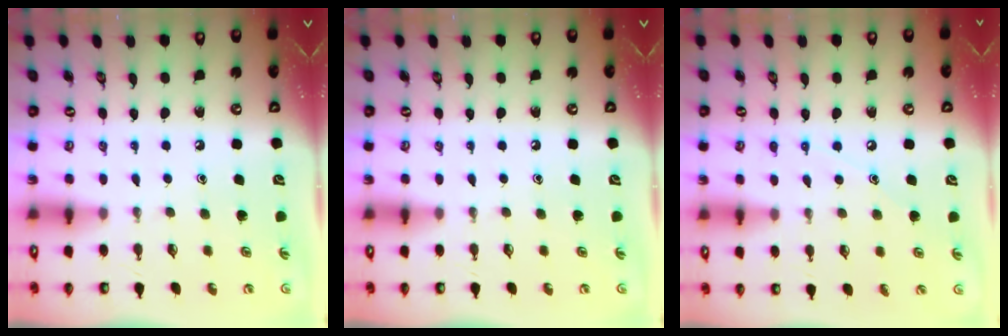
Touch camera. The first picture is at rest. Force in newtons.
{"total": 0.0}
{"total": 6.9, "press": 6.9, "slide": 0.7}